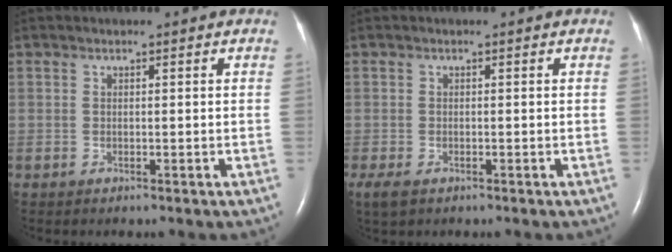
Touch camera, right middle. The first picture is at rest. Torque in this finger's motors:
{"motor_torque": [0.26, -0.19, 0.00, 0.01]}